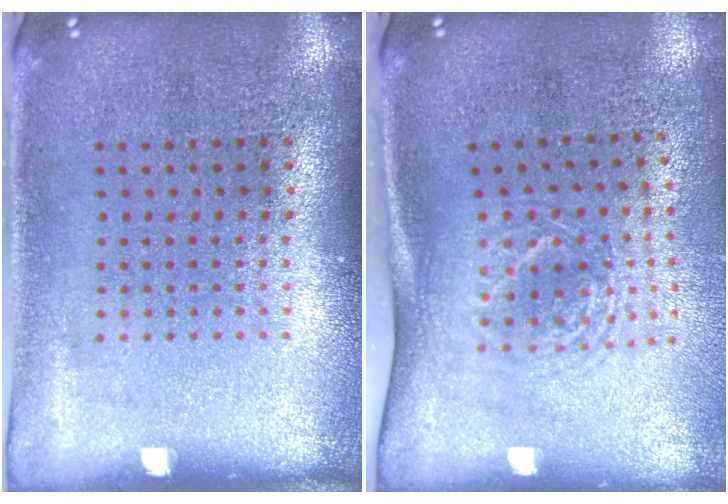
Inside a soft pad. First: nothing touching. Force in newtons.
{"total": 1.7, "press": 1.3, "slide": 1.2}